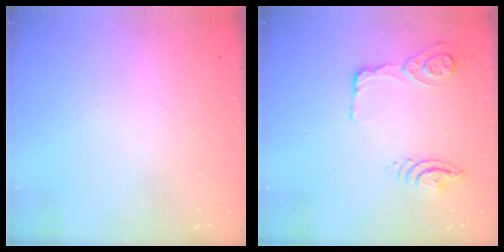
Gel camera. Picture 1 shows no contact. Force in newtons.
{"total": 21.3, "press": 16.2, "slide": 13.8}